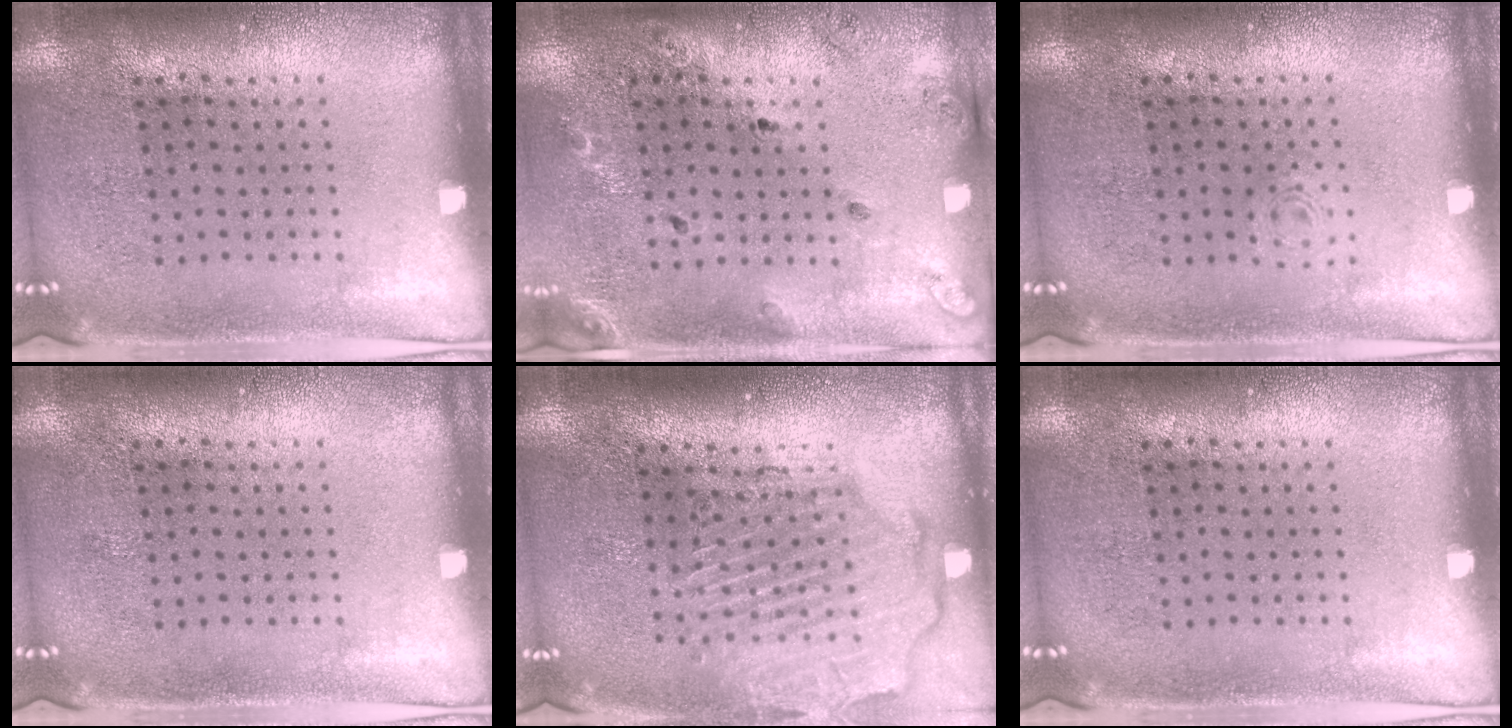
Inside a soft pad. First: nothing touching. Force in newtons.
{"total": 1.3, "press": 1.3, "slide": 0.2}
{"total": 0.8, "press": 0.8, "slide": 0.2}
{"total": 0.0}
{"total": 2.6, "press": 2.2, "slide": 1.4}
{"total": 0.0}